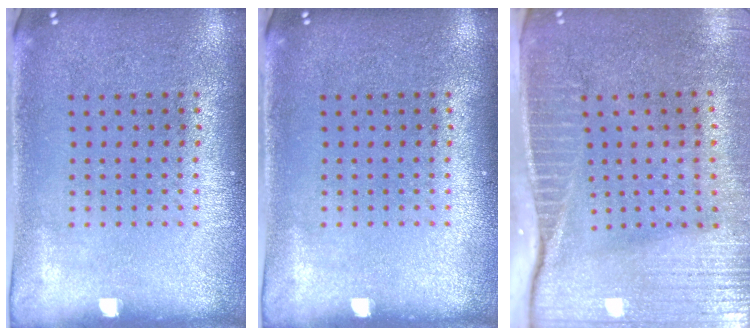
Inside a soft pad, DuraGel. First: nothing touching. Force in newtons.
{"total": 0.0}
{"total": 4.1, "press": 3.6, "slide": 1.9}